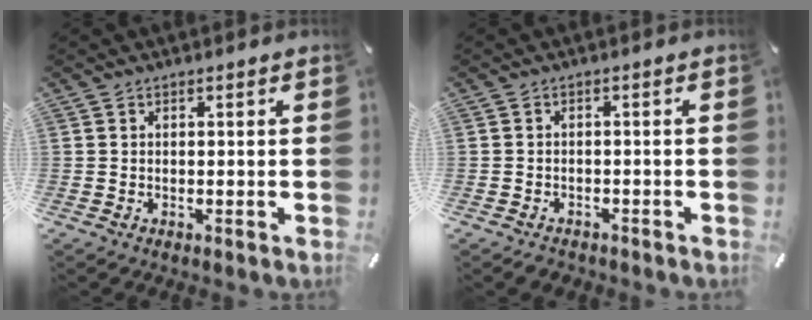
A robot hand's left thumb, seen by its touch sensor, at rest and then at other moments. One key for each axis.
{"total": 1.8, "fx": -1.6, "fy": 0.9, "fz": 0.3, "tx": -0.004, "ty": 0.009, "tz": -0.035}